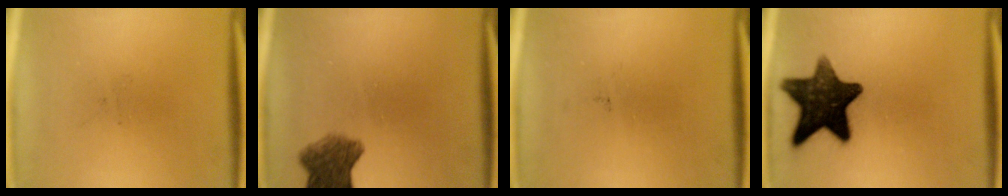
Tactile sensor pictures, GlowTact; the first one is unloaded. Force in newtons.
{"total": 6.4}
{"total": 0.0}
{"total": 13.9}